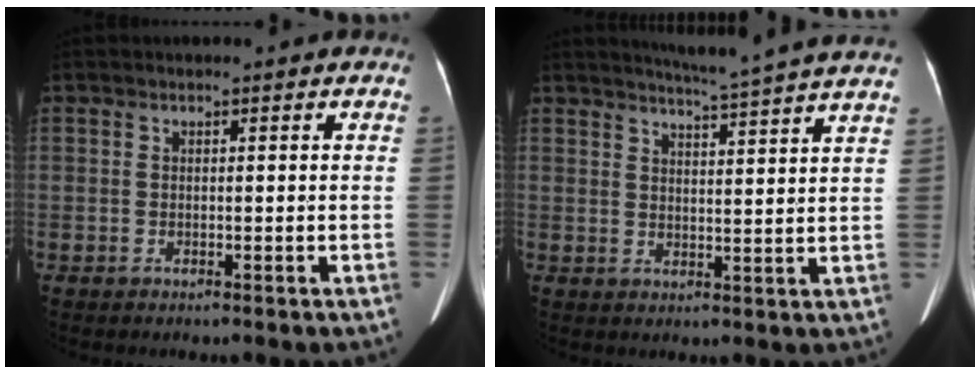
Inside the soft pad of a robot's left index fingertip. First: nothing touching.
{"total": 12.4, "force": [11.4, -1.6, 4.7], "torque": [-0.079, -0.021, 0.136]}